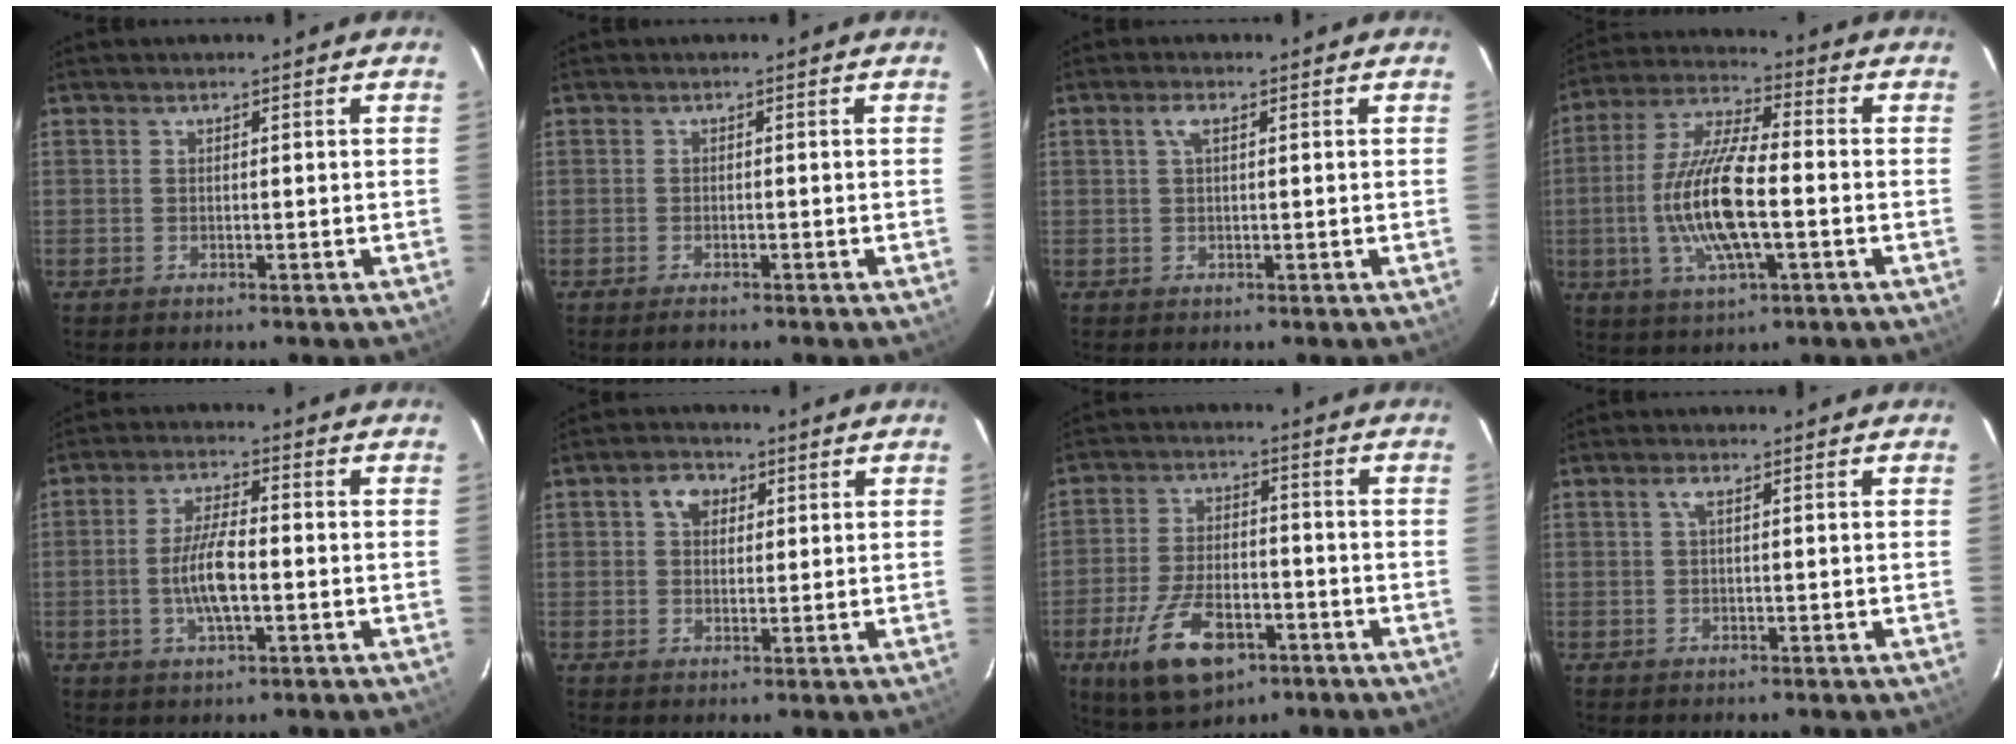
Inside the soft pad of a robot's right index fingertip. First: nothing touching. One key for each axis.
{"total": 1.8, "fx": -1.5, "fy": 0.5, "fz": 1.0, "tx": -0.023, "ty": -0.002, "tz": -0.026}
{"total": 2.1, "fx": 0.8, "fy": 0.8, "fz": 1.9, "tx": -0.037, "ty": 0.008, "tz": 0.014}
{"total": 15.0, "fx": -2.7, "fy": 4.1, "fz": 14.1, "tx": -0.292, "ty": 0.000, "tz": -0.055}
{"total": 7.5, "fx": -1.5, "fy": 2.3, "fz": 7.0, "tx": -0.140, "ty": 0.004, "tz": -0.027}
{"total": 4.5, "fx": 1.7, "fy": 3.4, "fz": 2.4, "tx": -0.036, "ty": 0.018, "tz": 0.030}
{"total": 14.3, "fx": -7.0, "fy": 6.8, "fz": 10.4, "tx": -0.218, "ty": -0.016, "tz": -0.114}
{"total": 1.6, "fx": 0.5, "fy": 0.4, "fz": 1.4, "tx": -0.028, "ty": 0.007, "tz": 0.008}